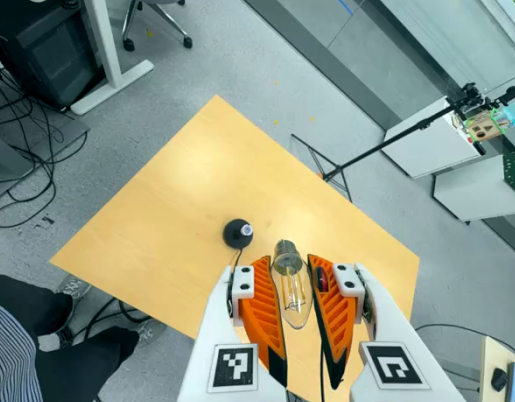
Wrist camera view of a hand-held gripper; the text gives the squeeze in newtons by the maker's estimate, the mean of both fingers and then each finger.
{"total": 20.6, "left": 22.9, "right": 18.4}